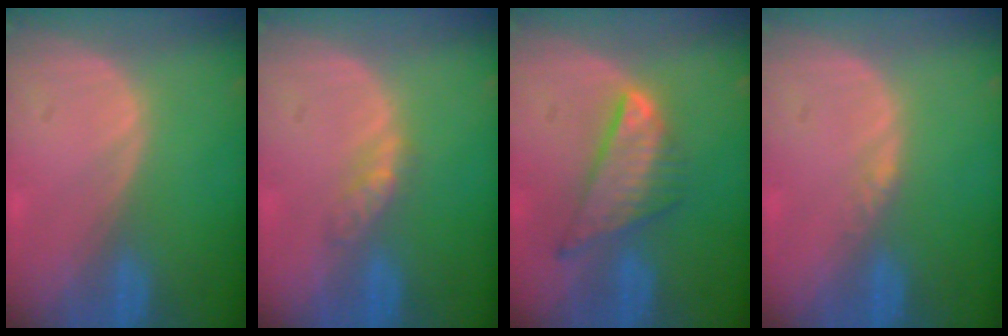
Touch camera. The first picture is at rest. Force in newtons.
{"total": 2.8, "press": 2.5, "slide": 1.2}
{"total": 8.1, "press": 6.8, "slide": 4.3}
{"total": 1.0, "press": 0.8, "slide": 0.6}